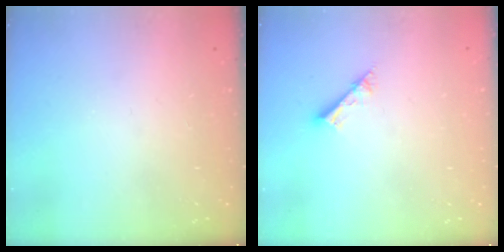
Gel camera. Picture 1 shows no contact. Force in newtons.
{"total": 2.4, "press": 2.4, "slide": 0.1}